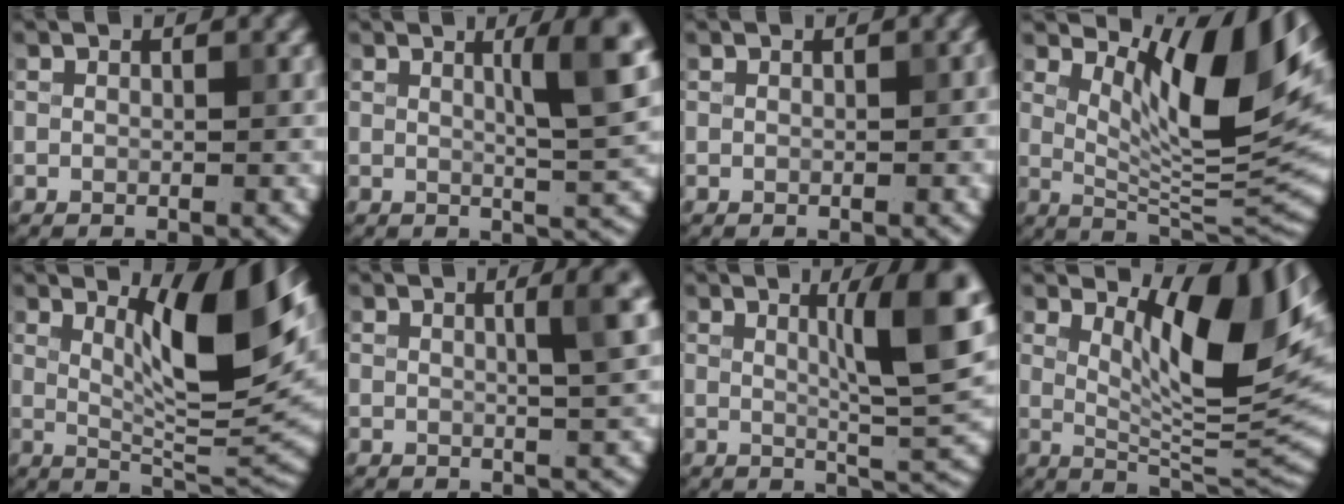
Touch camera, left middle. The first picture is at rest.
{"total": 4.5, "force": [1.6, 0.6, 4.2], "torque": [-0.061, 0.001, 0.027]}
{"total": 0.6, "force": [0.1, 0.4, 0.5], "torque": [-0.006, 0.004, 0.002]}
{"total": 10.6, "force": [5.0, 3.1, 8.9], "torque": [-0.134, -0.008, 0.097]}
{"total": 7.8, "force": [2.8, 1.4, 7.2], "torque": [-0.114, -0.007, 0.055]}
{"total": 2.8, "force": [0.9, 0.2, 2.6], "torque": [-0.034, 0.007, 0.015]}
{"total": 6.8, "force": [2.3, 1.0, 6.3], "torque": [-0.086, -0.001, 0.040]}
{"total": 10.0, "force": [3.8, 3.2, 8.6], "torque": [-0.130, -0.009, 0.075]}